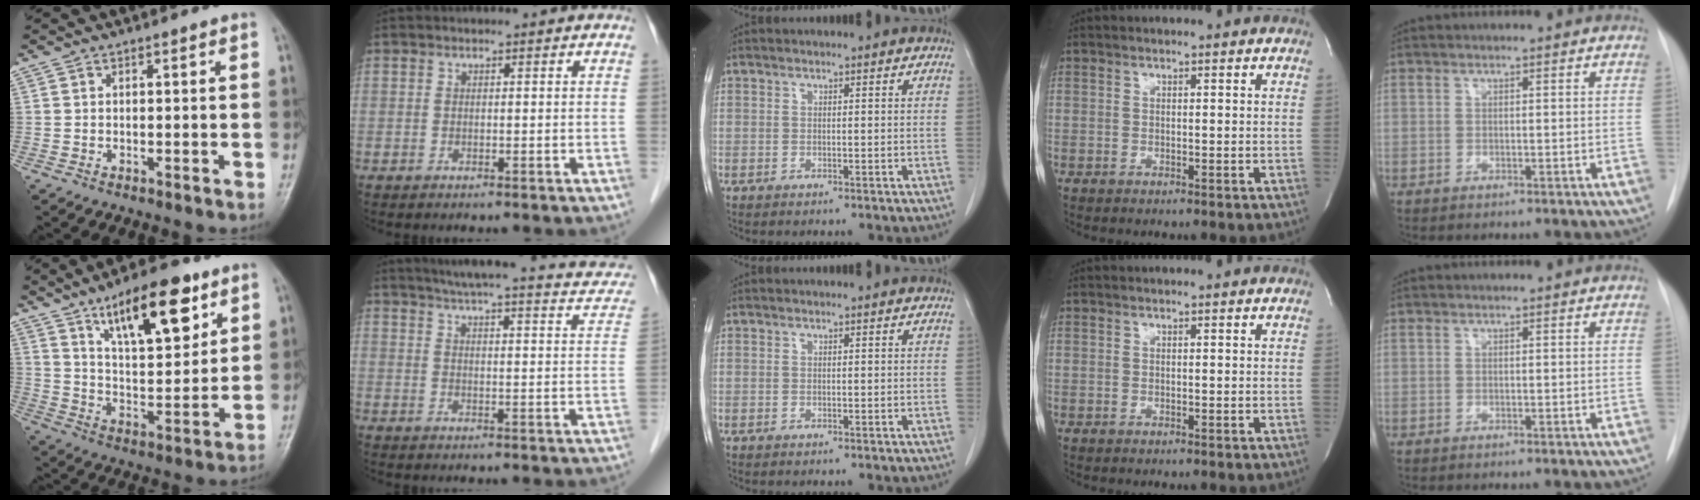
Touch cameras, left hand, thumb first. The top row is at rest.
{"thumb": {"total": 16.8, "force": [9.5, 6.2, 12.4], "torque": [-0.163, -0.046, 0.160]}, "index": {"total": 21.4, "force": [18.0, 3.6, 11.0], "torque": [-0.146, 0.007, 0.209]}}